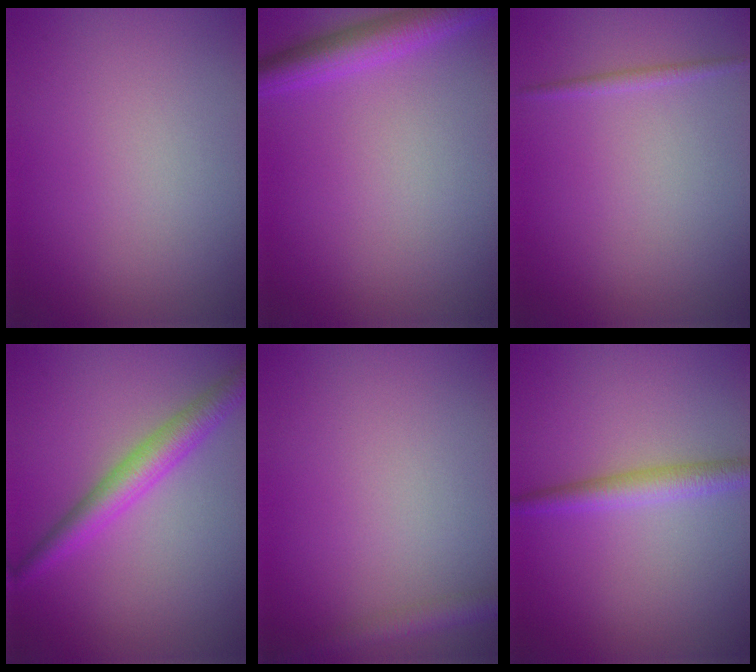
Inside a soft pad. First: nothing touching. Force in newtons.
{"total": 3.6, "press": 3.6, "slide": 0.2}
{"total": 0.8, "press": 0.8, "slide": 0.0}
{"total": 3.6, "press": 3.6, "slide": 0.1}
{"total": 1.9, "press": 1.9, "slide": 0.1}
{"total": 2.4, "press": 2.4, "slide": 0.0}